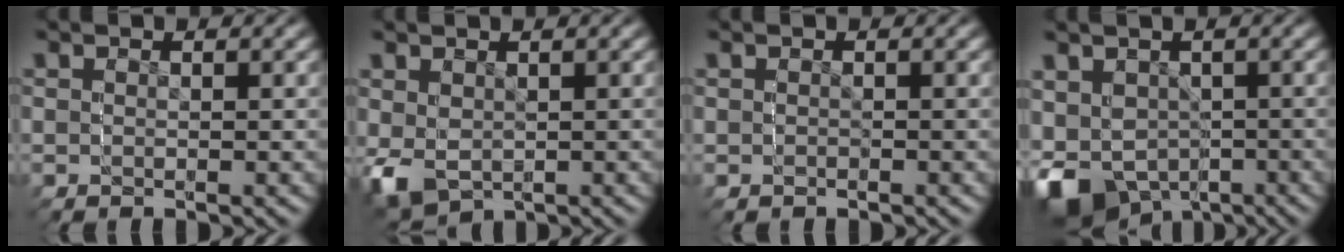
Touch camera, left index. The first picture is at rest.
{"total": 7.1, "force": [-1.8, 6.4, 2.4], "torque": [-0.079, -0.046, -0.008]}
{"total": 1.1, "force": [-0.2, 0.8, 0.7], "torque": [-0.019, -0.006, 0.001]}
{"total": 10.6, "force": [-4.7, 8.8, 3.6], "torque": [-0.107, -0.070, -0.053]}